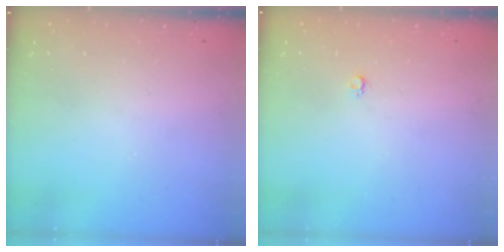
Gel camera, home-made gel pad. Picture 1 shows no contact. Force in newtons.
{"total": 2.6, "press": 2.6, "slide": 0.3}